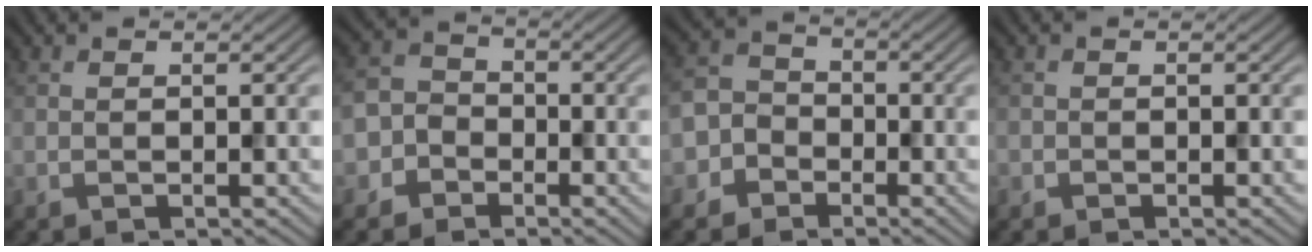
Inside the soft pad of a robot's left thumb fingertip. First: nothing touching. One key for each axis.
{"total": 4.5, "fx": -2.1, "fy": 3.8, "fz": 1.3, "tx": -0.022, "ty": -0.001, "tz": -0.060}
{"total": 5.1, "fx": -2.5, "fy": 4.2, "fz": 1.4, "tx": -0.024, "ty": -0.002, "tz": -0.070}
{"total": 0.7, "fx": -0.3, "fy": 0.6, "fz": 0.0, "tx": 0.004, "ty": -0.005, "tz": -0.009}